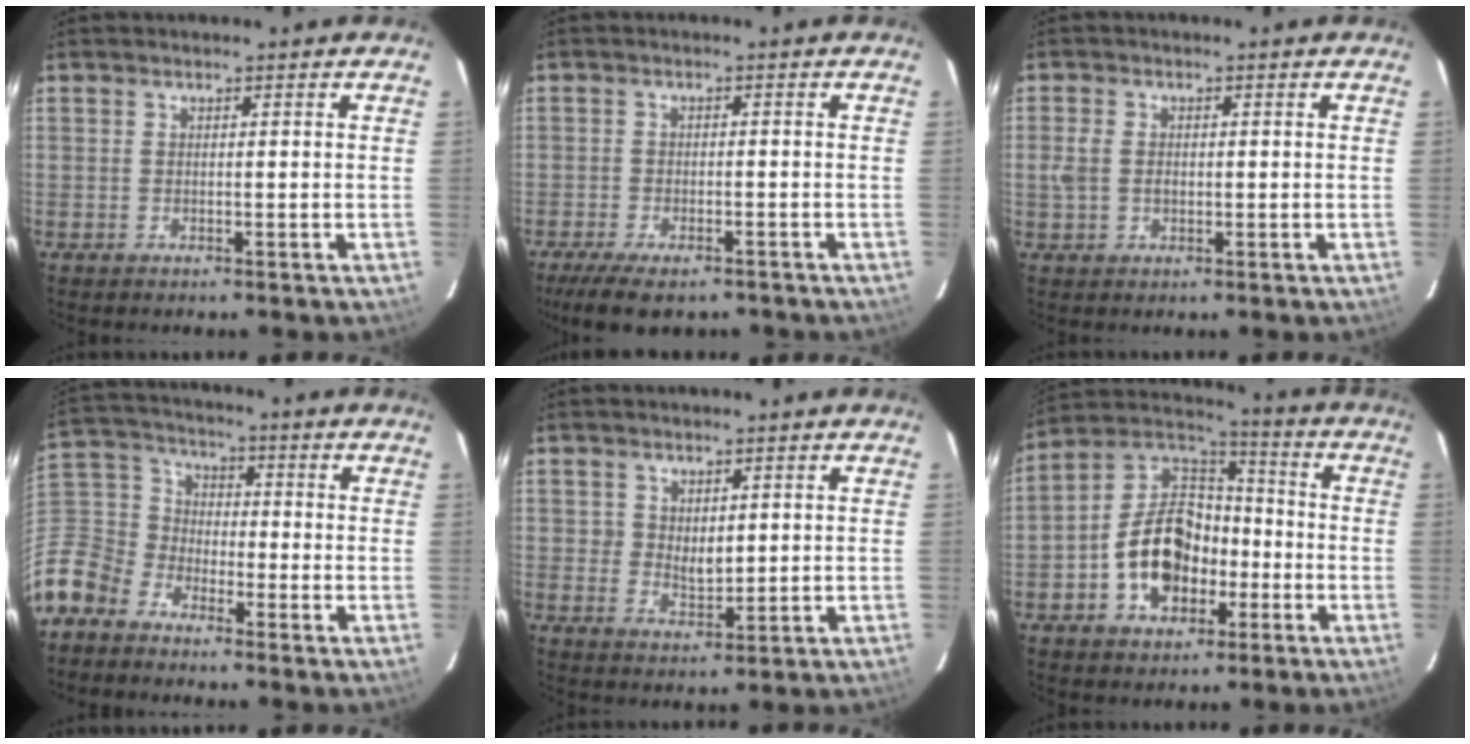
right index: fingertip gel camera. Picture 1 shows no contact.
{"total": 9.5, "force": [-7.2, 3.4, 5.1], "torque": [-0.117, -0.024, -0.117]}
{"total": 3.5, "force": [-0.3, 2.4, 2.5], "torque": [-0.056, 0.003, -0.004]}
{"total": 11.5, "force": [-8.0, 7.7, 3.0], "torque": [-0.095, 0.025, -0.178]}
{"total": 3.4, "force": [1.0, 2.6, 1.8], "torque": [-0.030, -0.002, 0.021]}
{"total": 14.2, "force": [-4.7, 9.5, 9.4], "torque": [-0.191, 0.031, -0.073]}